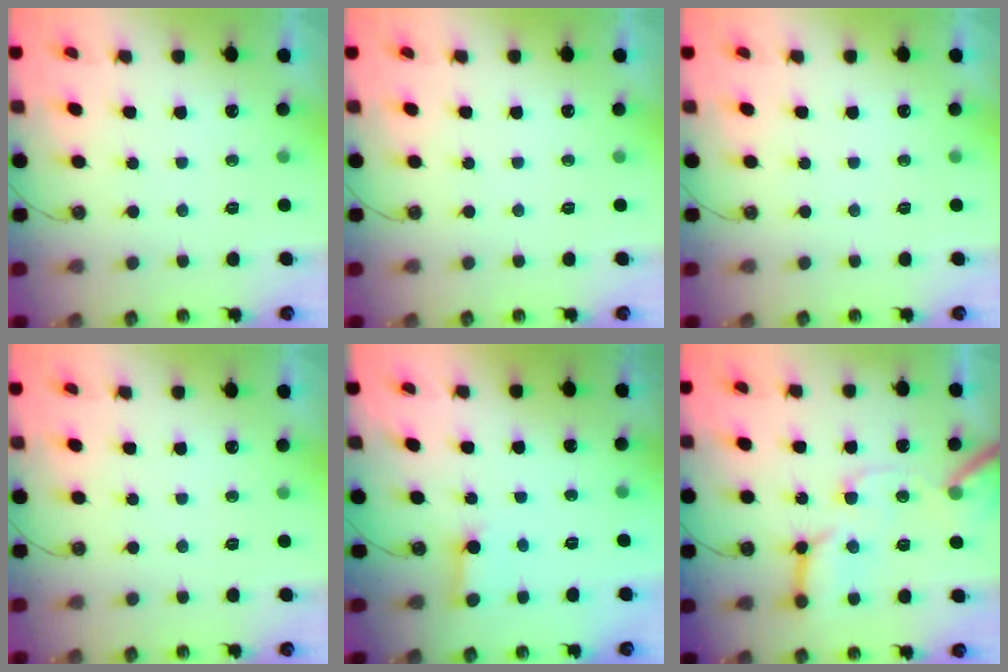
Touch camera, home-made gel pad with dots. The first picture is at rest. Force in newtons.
{"total": 0.0}
{"total": 0.0}
{"total": 0.0}
{"total": 2.8, "press": 2.8, "slide": 0.3}
{"total": 15.7, "press": 15.6, "slide": 1.9}